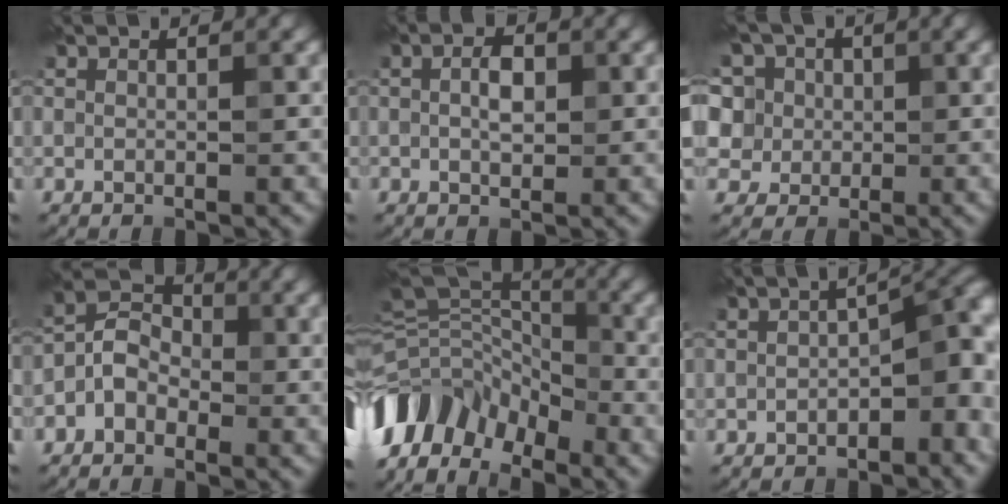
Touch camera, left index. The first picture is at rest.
{"total": 2.3, "force": [0.2, 1.3, 1.9], "torque": [-0.035, 0.002, 0.000]}
{"total": 12.6, "force": [6.3, 9.3, 5.7], "torque": [-0.136, 0.043, 0.081]}
{"total": 3.4, "force": [-1.4, 2.5, 1.7], "torque": [-0.025, 0.011, -0.038]}
{"total": 9.4, "force": [-5.3, 5.6, 5.3], "torque": [-0.103, 0.010, -0.120]}
{"total": 5.1, "force": [-1.0, 2.4, 4.4], "torque": [-0.044, 0.009, -0.022]}